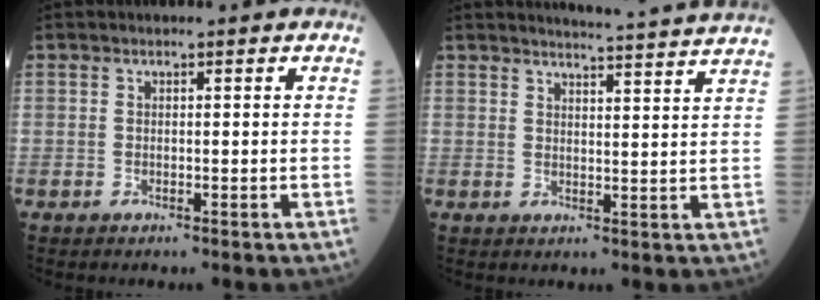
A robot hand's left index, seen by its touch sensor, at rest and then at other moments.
{"total": 10.9, "force": [10.5, -1.8, 2.3], "torque": [-0.035, -0.034, 0.117]}